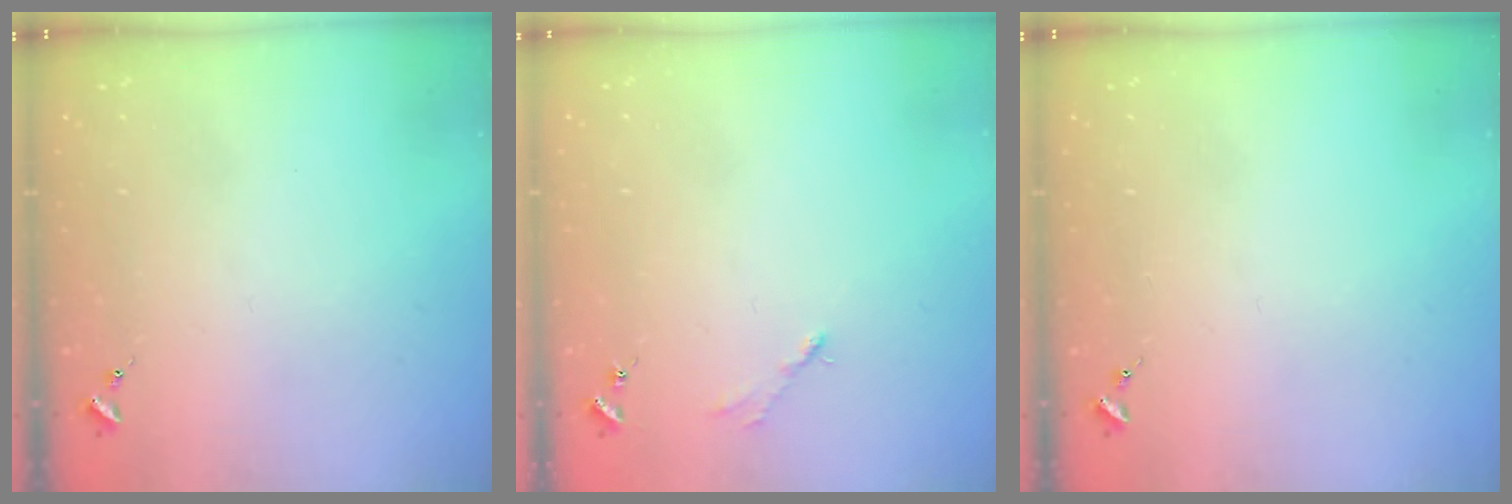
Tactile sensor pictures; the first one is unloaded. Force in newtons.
{"total": 2.9, "press": 2.9, "slide": 0.4}
{"total": 0.0}